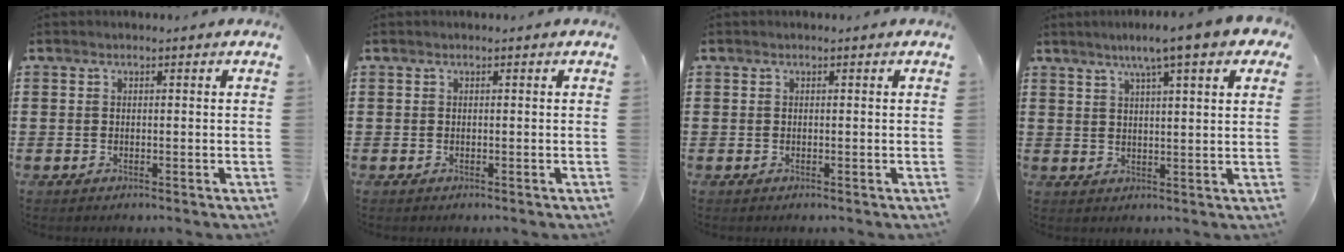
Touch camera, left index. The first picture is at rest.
{"total": 0.0}
{"total": 0.0}
{"total": 7.0, "force": [4.7, 0.1, 5.2], "torque": [-0.105, -0.004, 0.078]}